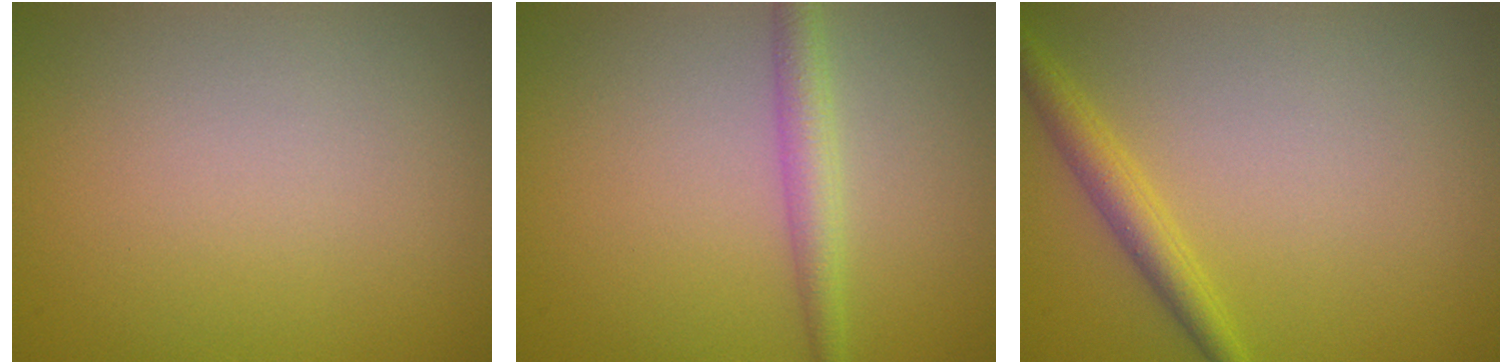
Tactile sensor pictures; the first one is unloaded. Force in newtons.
{"total": 2.3, "press": 2.3, "slide": 0.0}
{"total": 2.3, "press": 2.3, "slide": 0.1}